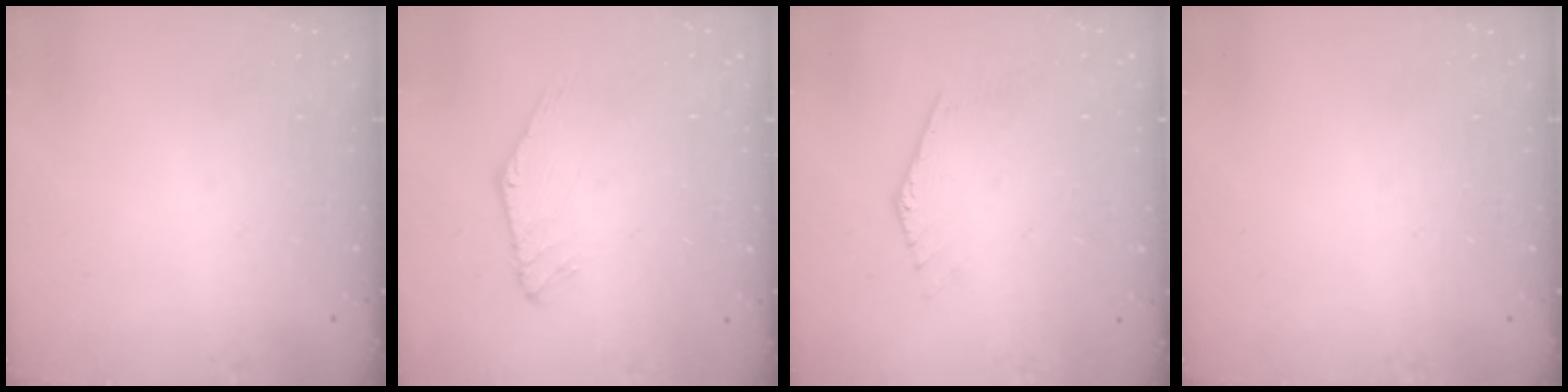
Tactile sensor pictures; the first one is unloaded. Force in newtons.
{"total": 1.4, "press": 1.4, "slide": 0.1}
{"total": 1.1, "press": 1.1, "slide": 0.3}
{"total": 0.0}